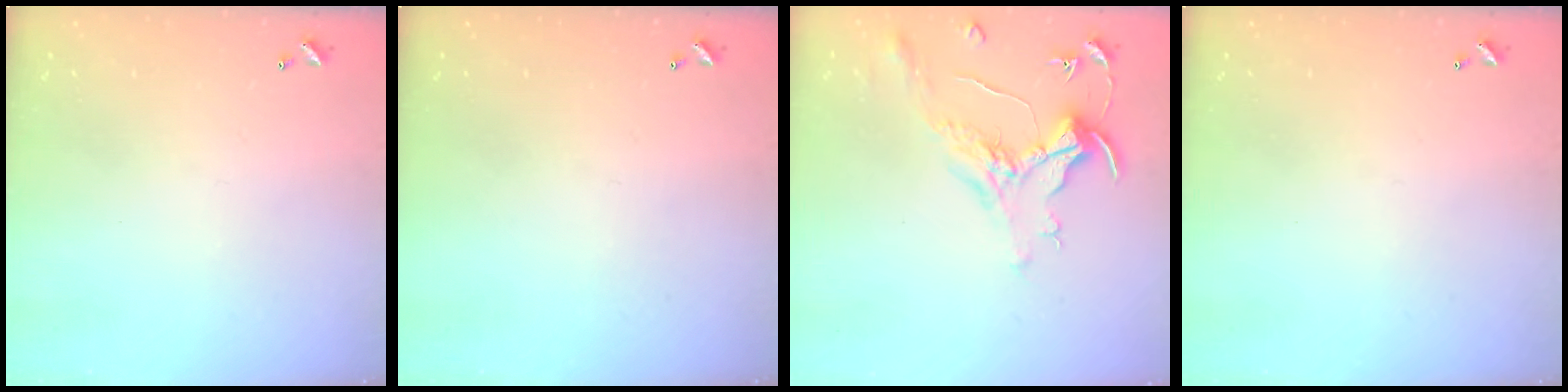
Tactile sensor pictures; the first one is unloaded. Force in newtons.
{"total": 0.0}
{"total": 1.5, "press": 1.3, "slide": 0.7}
{"total": 0.0}